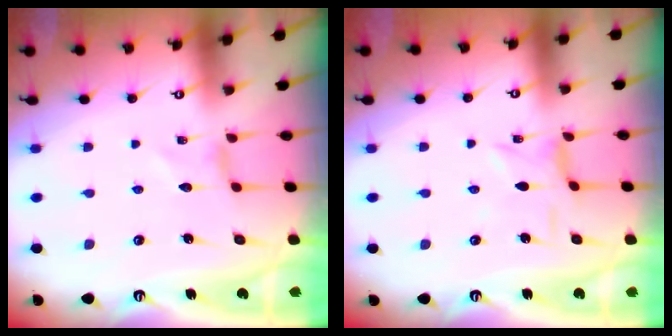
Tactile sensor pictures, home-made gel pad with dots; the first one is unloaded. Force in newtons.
{"total": 0.6, "press": 0.5, "slide": 0.3}